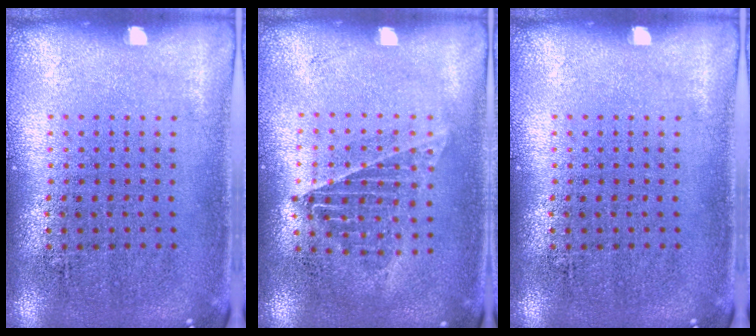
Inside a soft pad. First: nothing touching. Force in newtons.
{"total": 1.1, "press": 1.0, "slide": 0.2}
{"total": 0.0}